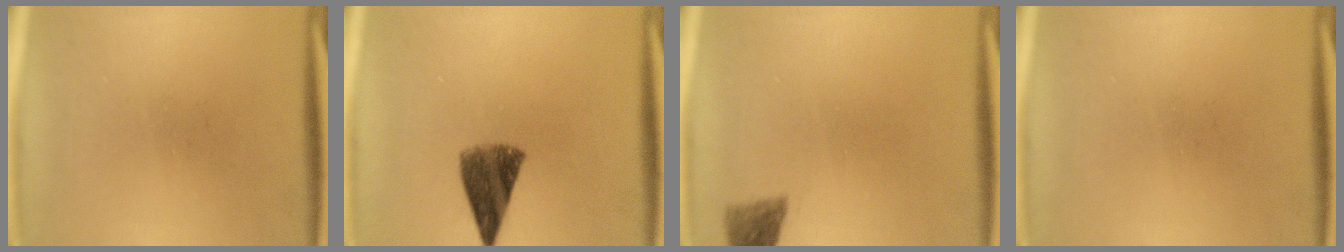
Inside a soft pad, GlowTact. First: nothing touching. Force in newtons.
{"total": 7.6}
{"total": 2.8}
{"total": 0.0}